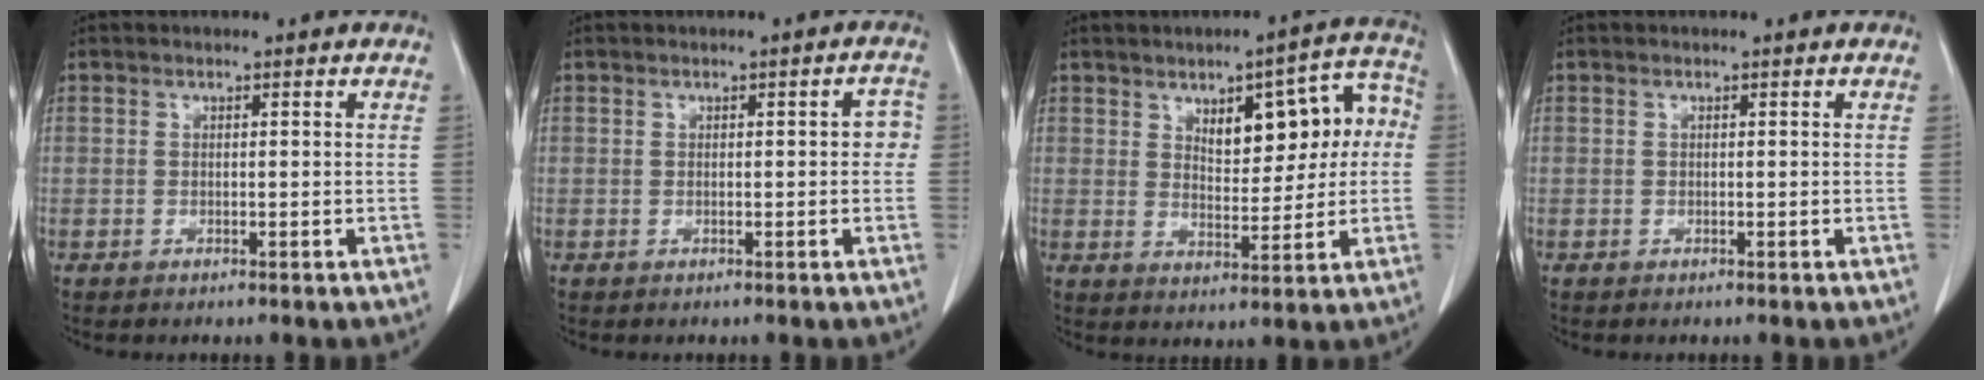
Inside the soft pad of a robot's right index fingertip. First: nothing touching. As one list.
[{"total": 3.2, "force": [0.1, 1.3, 2.9], "torque": [-0.034, 0.021, 0.001]}, {"total": 12.7, "force": [2.9, 5.6, 11.0], "torque": [-0.137, 0.037, 0.049]}, {"total": 0.0}]